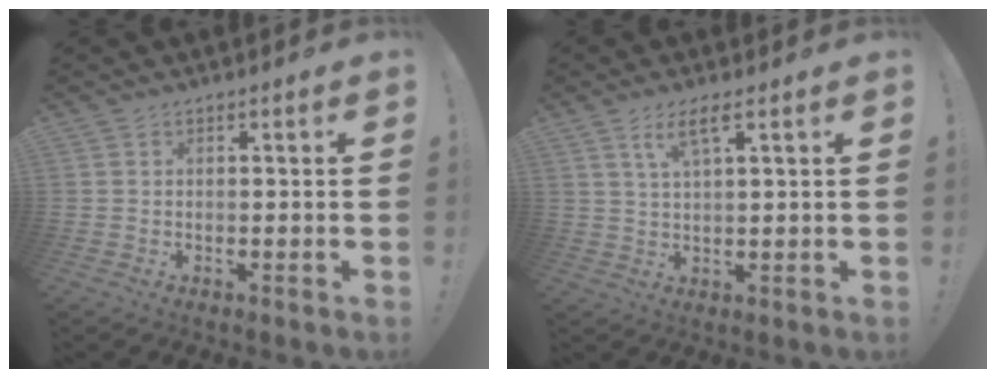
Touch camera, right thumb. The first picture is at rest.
{"total": 5.3, "force": [3.0, 0.9, 4.3], "torque": [-0.082, -0.003, 0.050]}